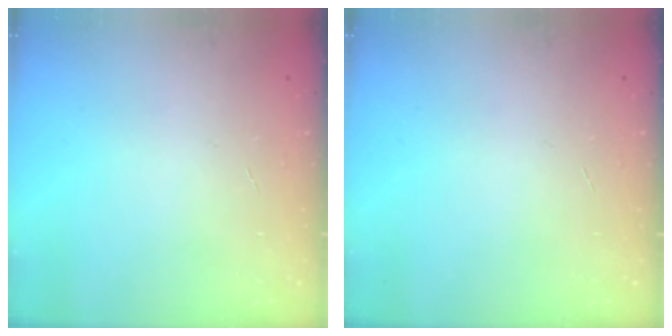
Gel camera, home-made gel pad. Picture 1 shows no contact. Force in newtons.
{"total": 0.0}